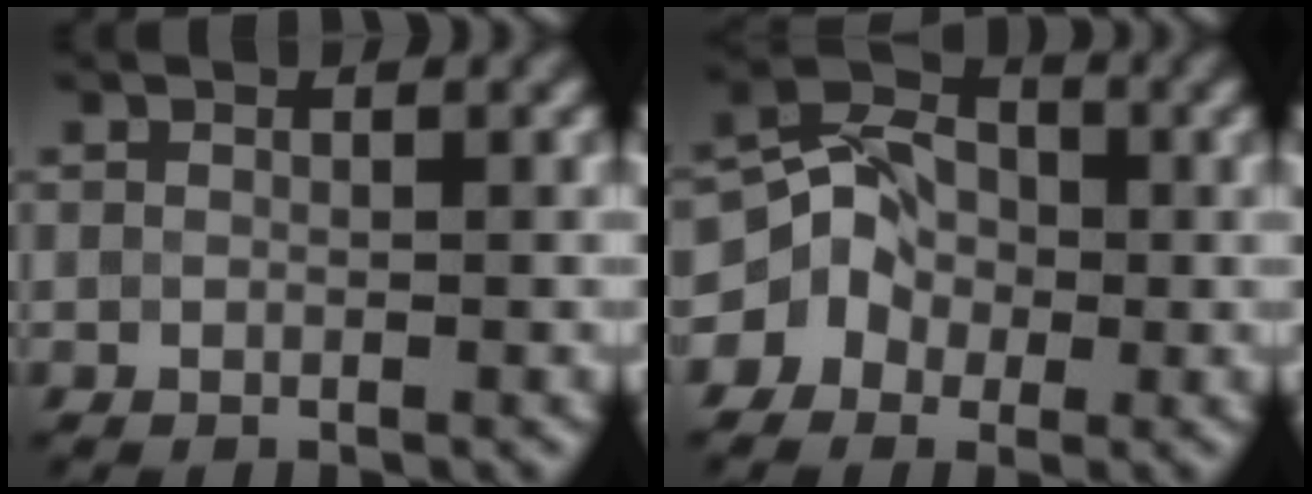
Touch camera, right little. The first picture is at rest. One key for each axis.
{"total": 5.4, "fx": -0.8, "fy": 4.6, "fz": 2.7, "tx": -0.024, "ty": 0.015, "tz": -0.029}